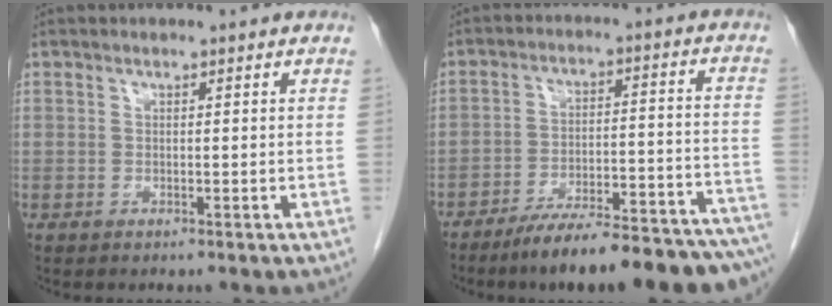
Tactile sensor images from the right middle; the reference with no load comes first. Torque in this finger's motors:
{"motor_torque": [1.10, -1.04, 0.26, 0.08]}